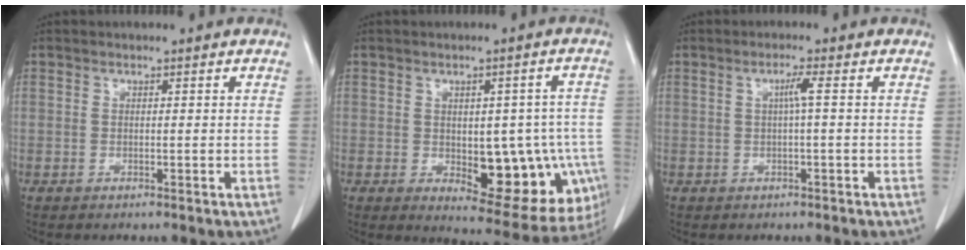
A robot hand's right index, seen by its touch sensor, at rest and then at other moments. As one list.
[{"total": 14.8, "force": [-3.0, 6.8, 12.8], "torque": [-0.122, 0.015, -0.017]}, {"total": 1.9, "force": [0.2, -0.4, 1.9], "torque": [-0.034, 0.002, 0.004]}]